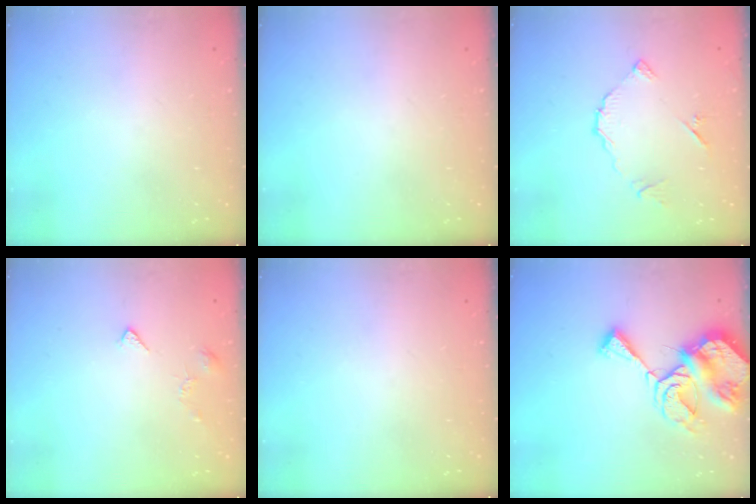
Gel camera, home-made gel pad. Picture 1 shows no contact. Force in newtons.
{"total": 0.0}
{"total": 7.4, "press": 7.4, "slide": 0.3}
{"total": 2.1, "press": 2.0, "slide": 0.4}
{"total": 0.0}
{"total": 11.0, "press": 10.9, "slide": 1.4}